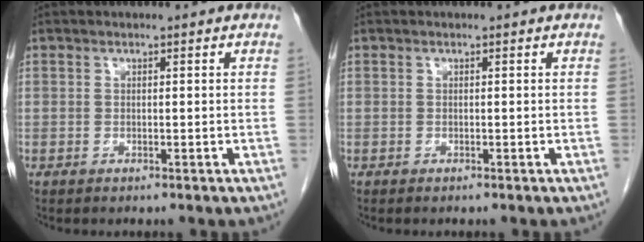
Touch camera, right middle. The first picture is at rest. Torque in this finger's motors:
{"motor_torque": [0.12, -0.05, 0.04, 0.01]}